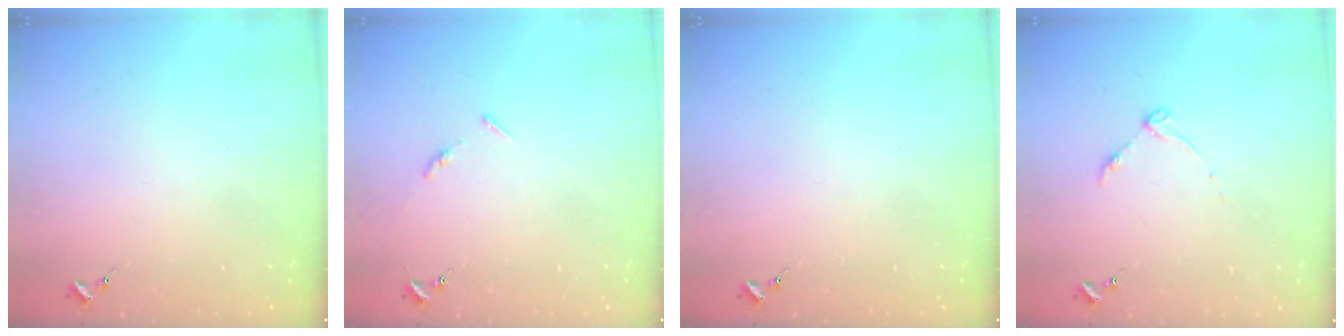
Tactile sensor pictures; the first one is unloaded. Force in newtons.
{"total": 4.5, "press": 4.4, "slide": 0.5}
{"total": 0.0}
{"total": 4.0, "press": 4.0, "slide": 0.5}